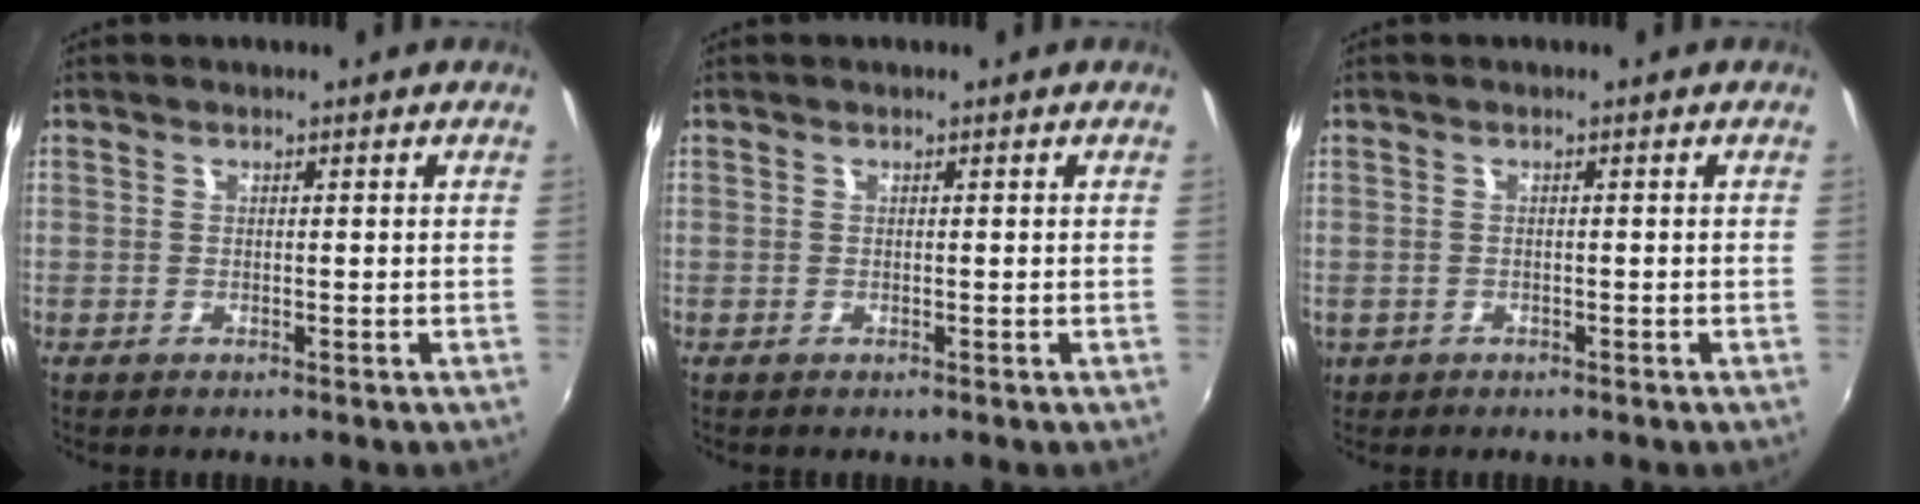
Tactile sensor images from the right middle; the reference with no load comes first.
{"total": 0.0}
{"total": 2.5, "force": [-0.8, 2.1, 1.0], "torque": [-0.024, -0.005, -0.009]}